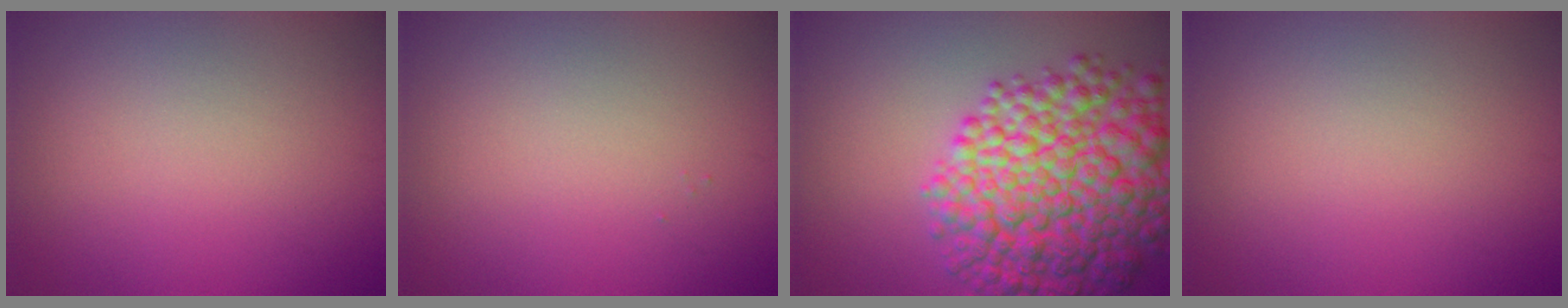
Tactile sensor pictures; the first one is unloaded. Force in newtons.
{"total": 0.0}
{"total": 11.5, "press": 11.5, "slide": 0.2}
{"total": 0.0}